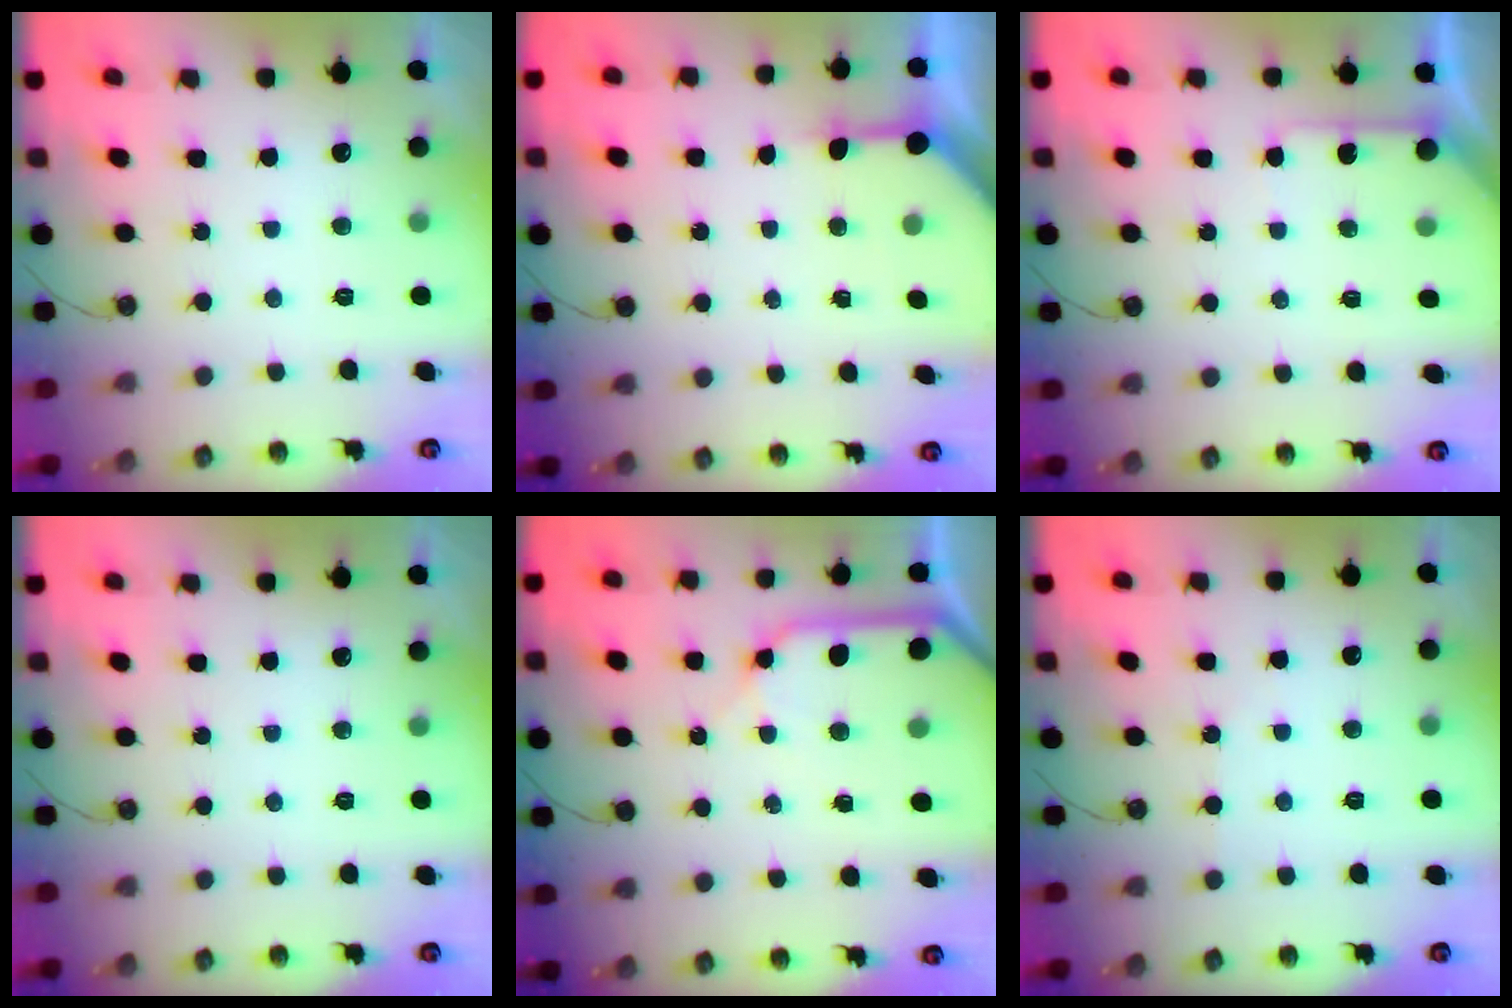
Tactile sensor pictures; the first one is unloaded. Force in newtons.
{"total": 4.7, "press": 4.6, "slide": 0.5}
{"total": 5.4, "press": 5.4, "slide": 0.4}
{"total": 0.0}
{"total": 11.1, "press": 11.0, "slide": 1.4}
{"total": 2.3, "press": 2.3, "slide": 0.4}